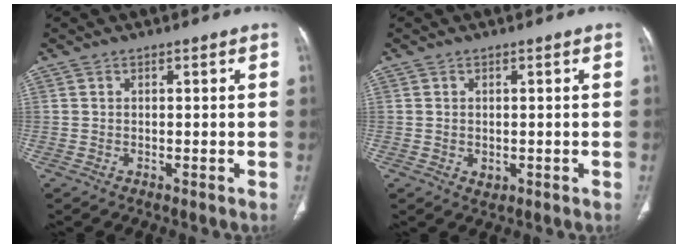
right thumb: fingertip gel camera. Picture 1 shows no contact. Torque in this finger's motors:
{"motor_torque": [-0.32, -0.19, -0.41, 0.17, -0.04]}